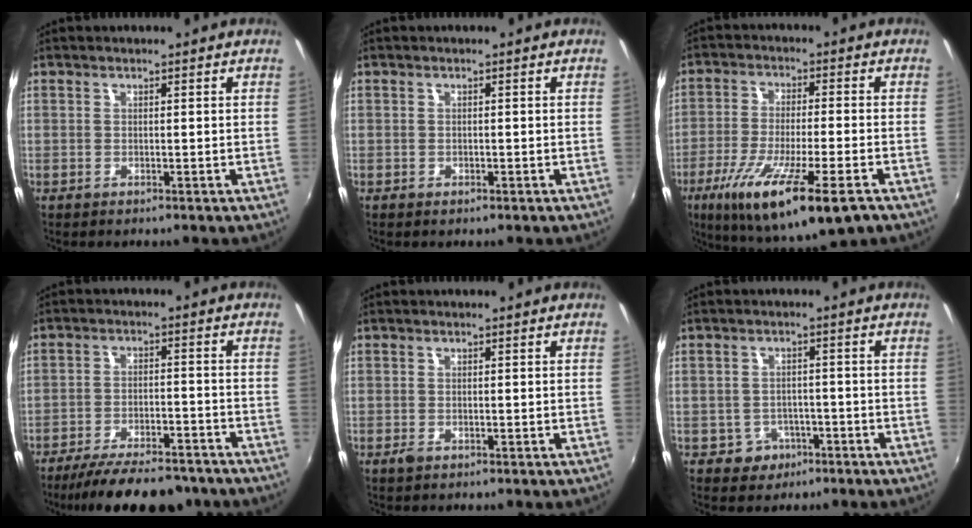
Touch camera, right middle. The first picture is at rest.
{"total": 0.7, "force": [-0.4, 0.5, 0.2], "torque": [-0.005, -0.004, -0.008]}
{"total": 17.8, "force": [-9.7, 3.0, 14.7], "torque": [-0.276, -0.060, -0.165]}
{"total": 16.0, "force": [-13.4, 4.6, 7.6], "torque": [-0.148, -0.018, -0.194]}
{"total": 1.1, "force": [-0.7, 0.6, 0.6], "torque": [-0.011, -0.003, -0.014]}
{"total": 4.6, "force": [-2.3, 3.9, 0.7], "torque": [-0.028, 0.008, -0.028]}